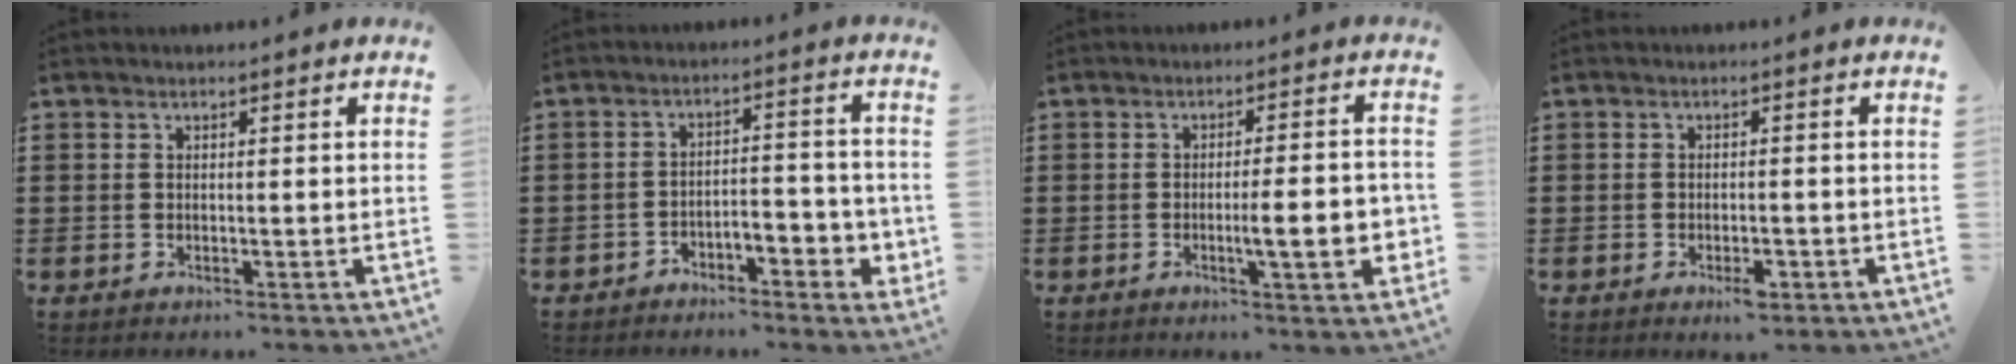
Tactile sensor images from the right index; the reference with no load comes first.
{"total": 3.7, "force": [-2.8, 1.4, 1.9], "torque": [-0.034, 0.011, -0.055]}
{"total": 7.4, "force": [-1.6, 1.2, 7.1], "torque": [-0.098, -0.011, -0.028]}
{"total": 2.5, "force": [-1.3, 0.9, 2.0], "torque": [-0.034, 0.001, -0.023]}